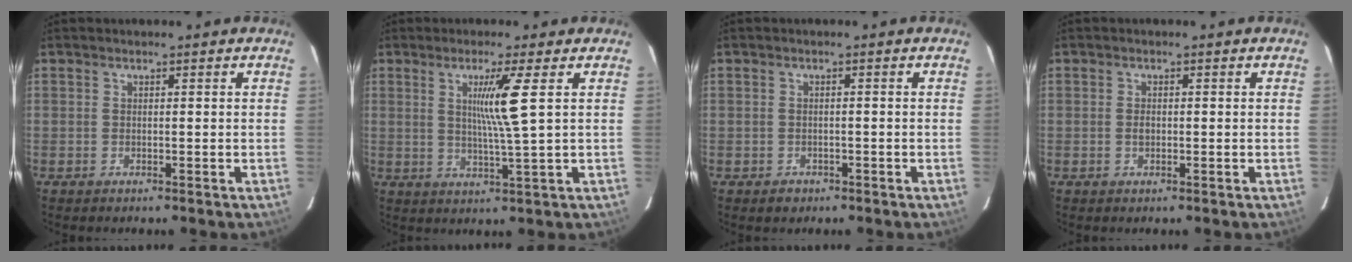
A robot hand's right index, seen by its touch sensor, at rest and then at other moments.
{"total": 6.4, "force": [1.8, -1.6, 6.0], "torque": [-0.110, -0.013, 0.035]}
{"total": 1.7, "force": [-1.0, 1.3, 0.3], "torque": [-0.006, 0.003, -0.011]}
{"total": 1.0, "force": [-0.2, 0.6, 0.8], "torque": [-0.018, 0.001, -0.002]}